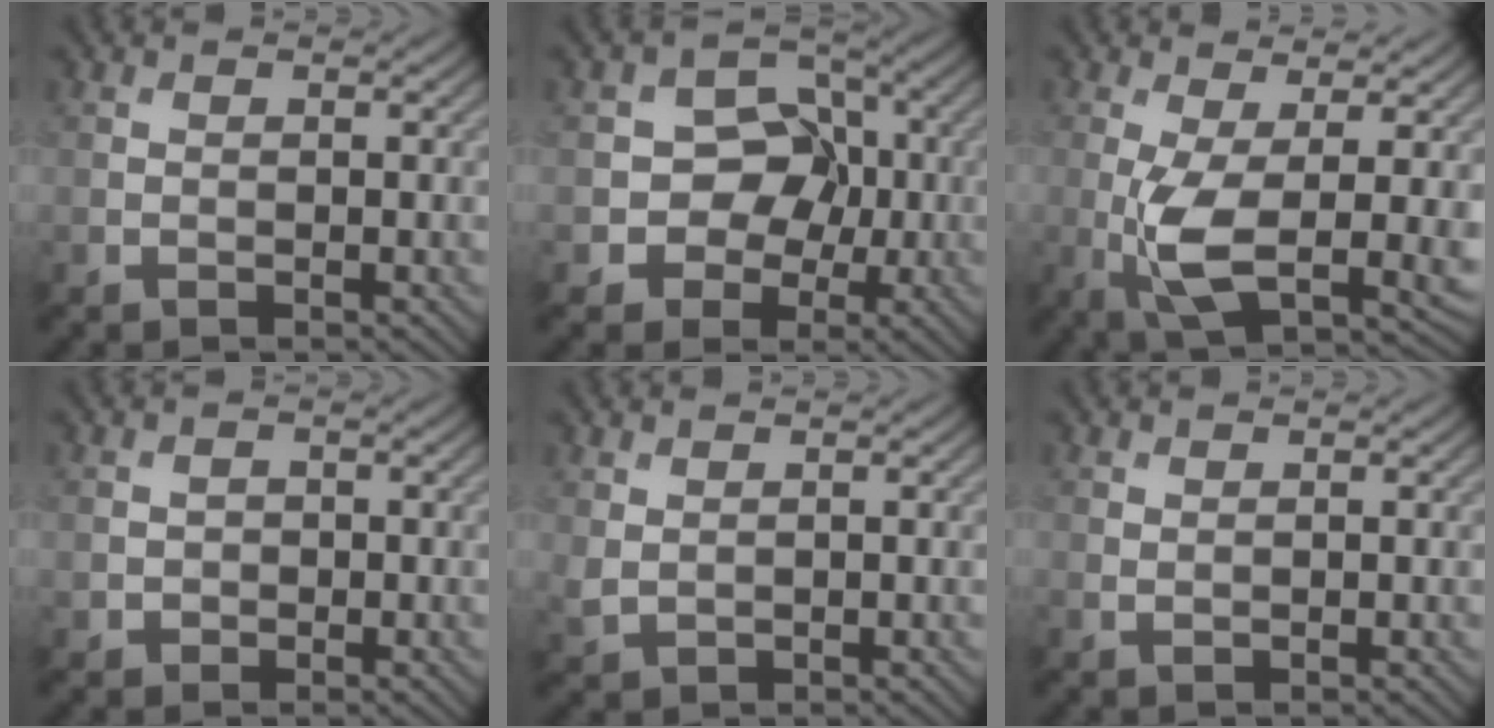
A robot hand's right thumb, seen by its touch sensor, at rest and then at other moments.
{"total": 6.9, "force": [-1.3, 5.9, 3.4], "torque": [-0.037, 0.003, -0.046]}
{"total": 7.7, "force": [-0.3, 2.6, 7.2], "torque": [-0.157, -0.012, -0.003]}
{"total": 1.4, "force": [-0.3, 1.3, 0.3], "torque": [-0.007, -0.006, -0.006]}
{"total": 1.6, "force": [0.8, 0.9, 1.0], "torque": [-0.031, -0.003, 0.023]}
{"total": 0.5, "force": [0.4, 0.1, 0.2], "torque": [-0.006, 0.000, 0.010]}